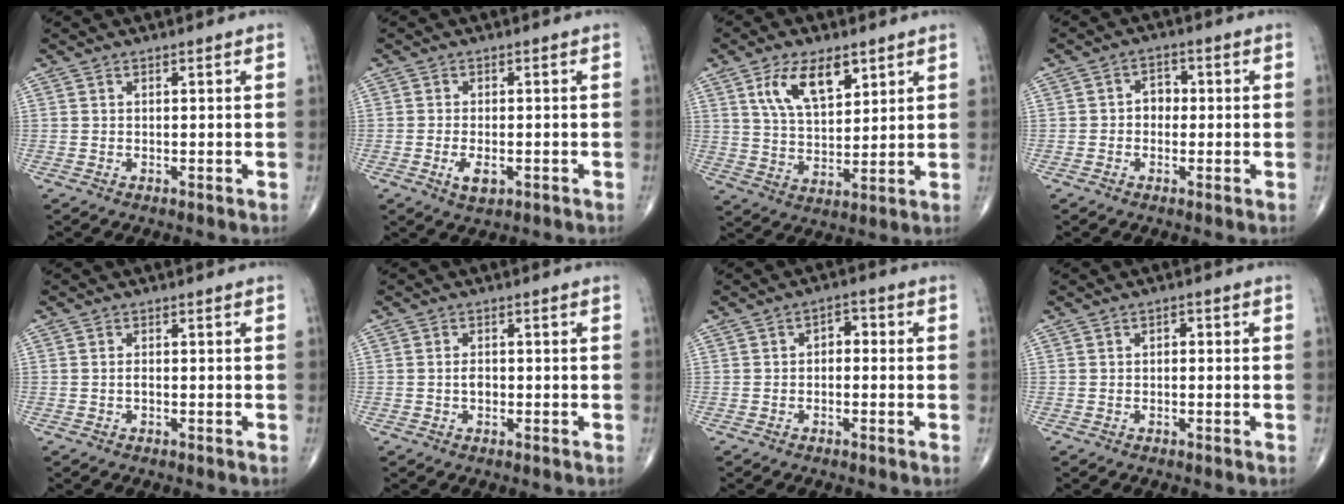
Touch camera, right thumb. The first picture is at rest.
{"total": 3.5, "force": [-1.2, 1.7, 2.8], "torque": [-0.047, -0.002, -0.017]}
{"total": 10.8, "force": [5.4, 5.3, 7.7], "torque": [-0.122, -0.025, 0.106]}
{"total": 3.5, "force": [-0.3, 2.8, 2.0], "torque": [-0.011, 0.015, -0.013]}
{"total": 0.8, "force": [-0.2, 0.4, 0.7], "torque": [-0.013, 0.000, -0.004]}
{"total": 1.9, "force": [-0.3, 1.3, 1.4], "torque": [-0.021, 0.003, -0.007]}
{"total": 3.0, "force": [-0.2, 2.0, 2.3], "torque": [-0.013, 0.015, -0.014]}
{"total": 1.2, "force": [0.0, 0.8, 0.9], "torque": [-0.003, 0.006, -0.006]}